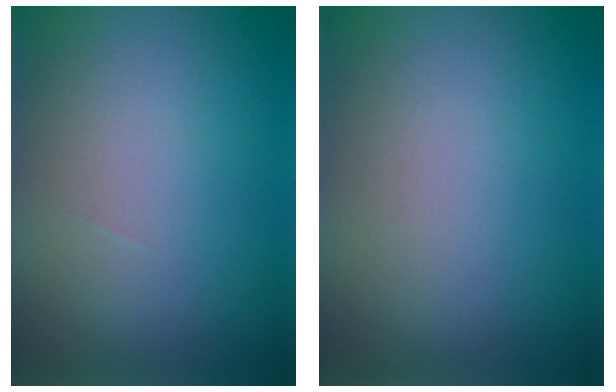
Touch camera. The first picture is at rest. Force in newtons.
{"total": 0.0}